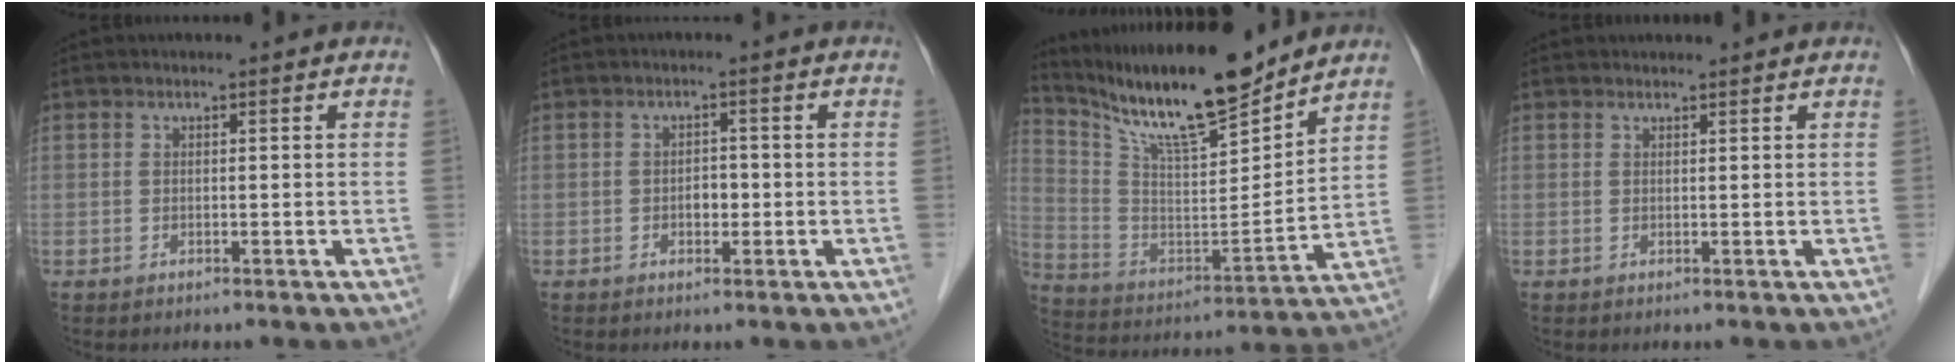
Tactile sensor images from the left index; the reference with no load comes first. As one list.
[{"total": 1.9, "force": [-0.5, 1.2, 1.4], "torque": [-0.018, 0.005, -0.007]}, {"total": 18.4, "force": [15.6, 2.2, 9.6], "torque": [-0.178, -0.010, 0.279]}, {"total": 0.9, "force": [0.9, 0.1, -0.1], "torque": [-0.007, 0.009, 0.017]}]